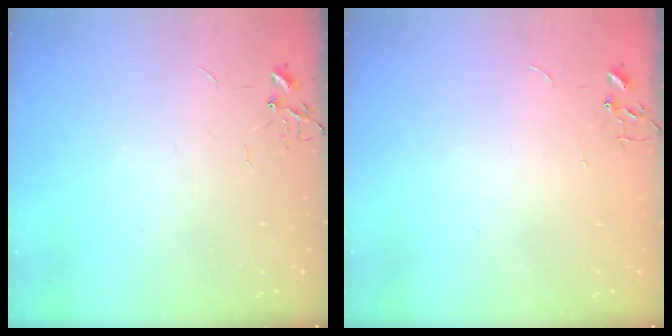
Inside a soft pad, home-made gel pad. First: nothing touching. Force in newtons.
{"total": 0.0}